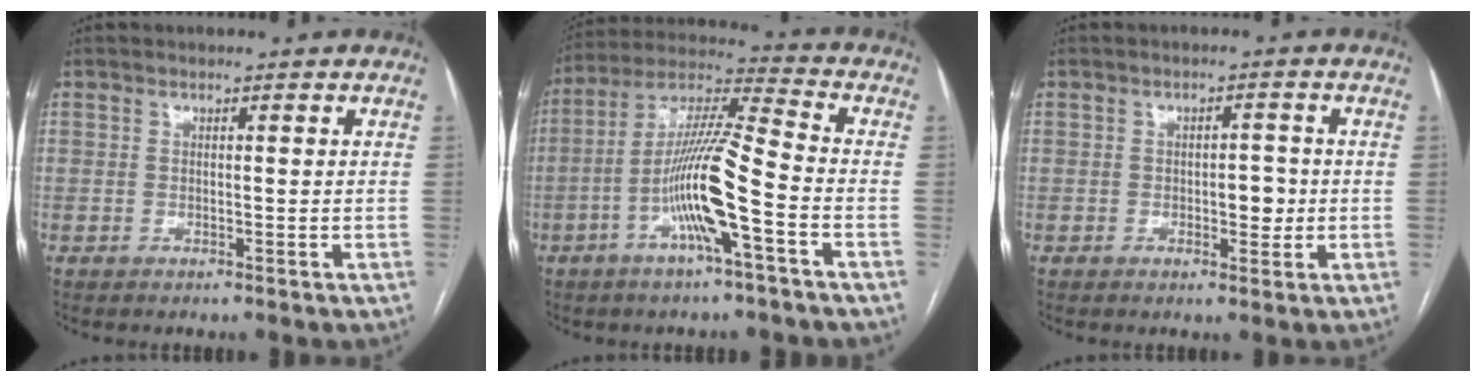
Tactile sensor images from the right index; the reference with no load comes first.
{"total": 13.5, "force": [-4.5, 0.4, 12.7], "torque": [-0.247, 0.009, -0.089]}
{"total": 3.5, "force": [-0.5, 1.7, 3.0], "torque": [-0.037, 0.002, -0.003]}